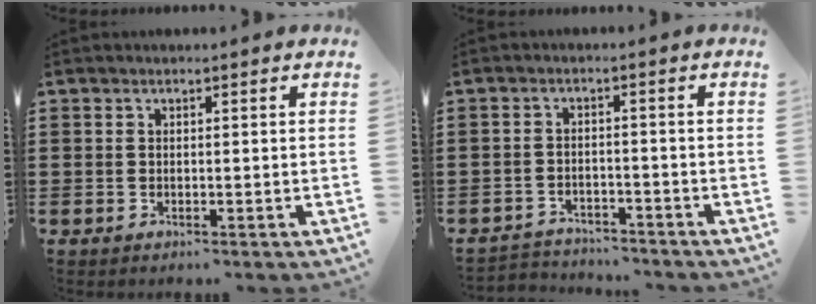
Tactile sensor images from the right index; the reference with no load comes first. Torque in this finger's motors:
{"motor_torque": [-0.37, -1.40, -0.14, -0.07]}